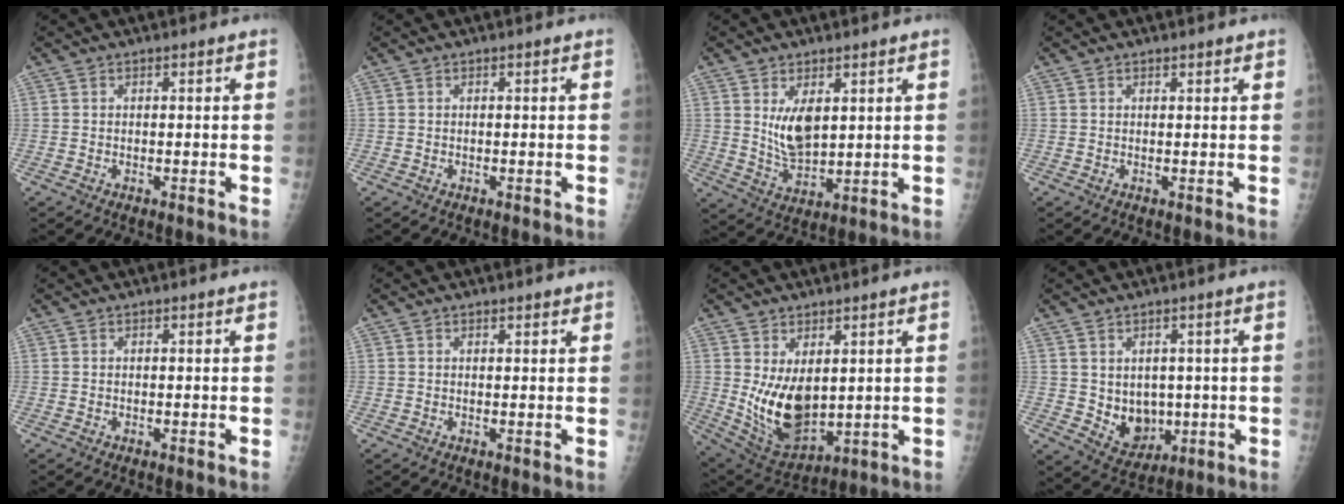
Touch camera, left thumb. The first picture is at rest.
{"total": 0.0}
{"total": 7.8, "force": [2.8, 4.1, 6.1], "torque": [-0.094, -0.026, 0.065]}
{"total": 0.8, "force": [0.7, 0.2, 0.3], "torque": [-0.007, -0.005, 0.013]}
{"total": 0.0}
{"total": 1.2, "force": [1.0, 0.3, 0.4], "torque": [-0.004, -0.005, 0.015]}
{"total": 11.9, "force": [1.8, 6.8, 9.5], "torque": [-0.148, -0.029, 0.060]}
{"total": 7.1, "force": [0.2, 5.7, 4.3], "torque": [-0.037, -0.016, 0.028]}